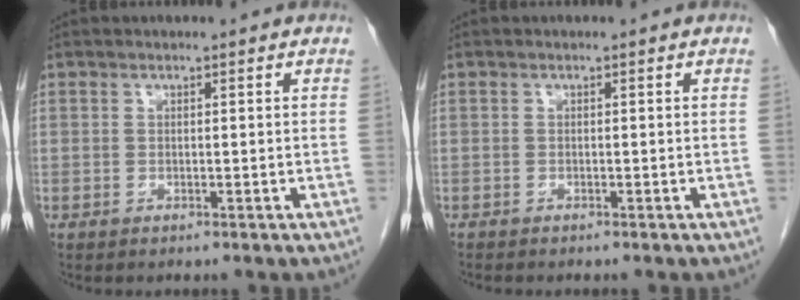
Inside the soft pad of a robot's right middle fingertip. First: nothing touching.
{"total": 0.5, "force": [-0.5, 0.1, 0.1], "torque": [-0.004, 0.000, -0.010]}